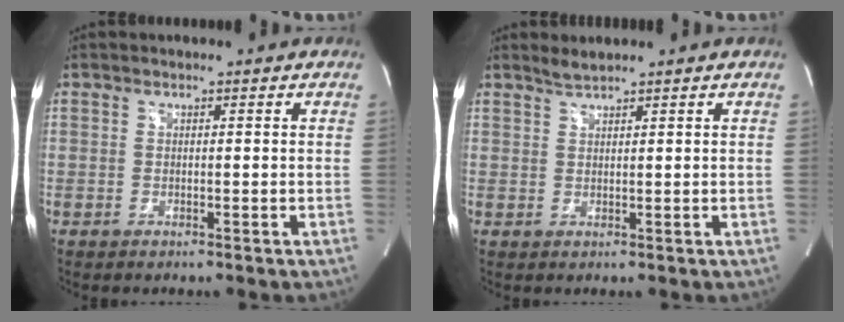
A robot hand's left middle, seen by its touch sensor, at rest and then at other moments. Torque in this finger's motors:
{"motor_torque": [0.12, -0.02, -0.06, 0.00]}